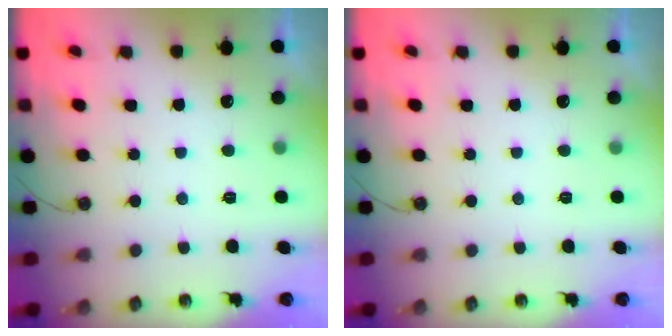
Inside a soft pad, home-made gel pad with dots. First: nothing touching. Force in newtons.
{"total": 0.0}